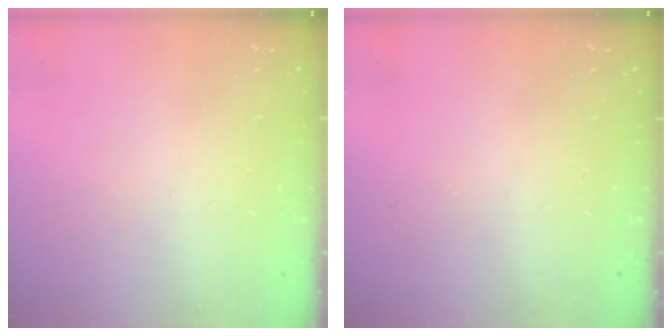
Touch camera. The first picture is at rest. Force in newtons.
{"total": 0.0}